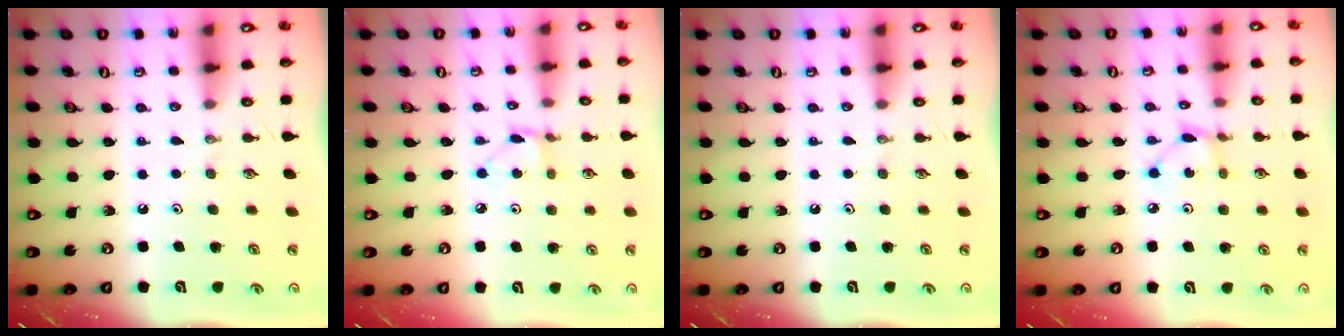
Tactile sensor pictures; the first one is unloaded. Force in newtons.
{"total": 2.6, "press": 2.6, "slide": 0.3}
{"total": 0.0}
{"total": 3.7, "press": 3.7, "slide": 0.1}